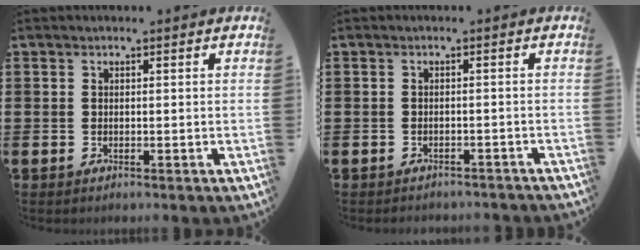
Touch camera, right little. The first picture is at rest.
{"total": 0.6, "force": [-0.6, 0.2, -0.1], "torque": [-0.003, 0.002, -0.012]}